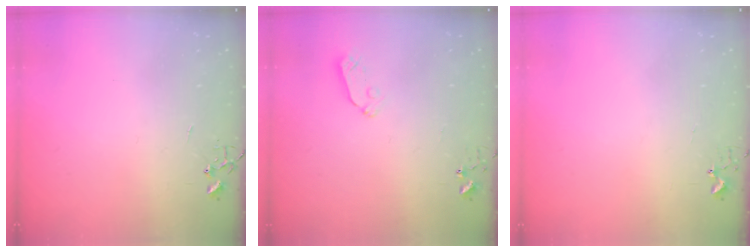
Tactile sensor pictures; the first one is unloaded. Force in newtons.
{"total": 3.7, "press": 3.6, "slide": 0.5}
{"total": 3.7, "press": 3.7, "slide": 0.2}